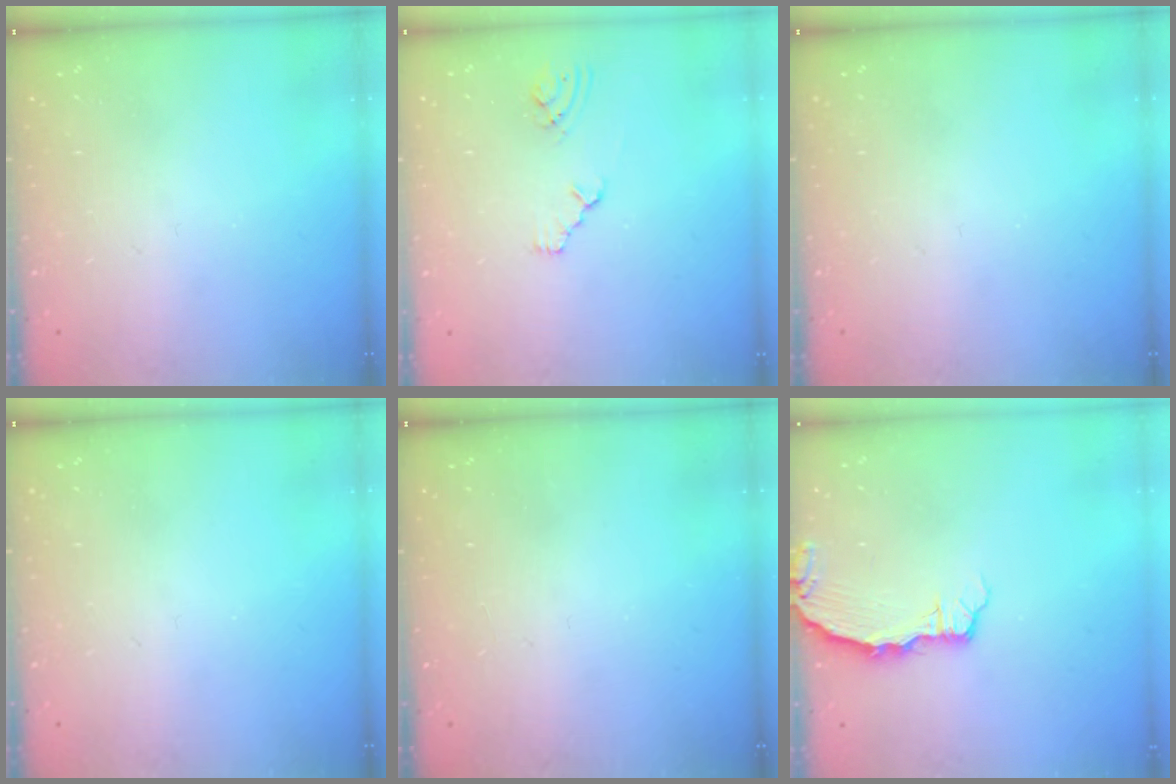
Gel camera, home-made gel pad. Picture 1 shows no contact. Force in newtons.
{"total": 2.1, "press": 2.1, "slide": 0.4}
{"total": 0.0}
{"total": 0.0}
{"total": 0.0}
{"total": 2.6, "press": 2.5, "slide": 0.3}